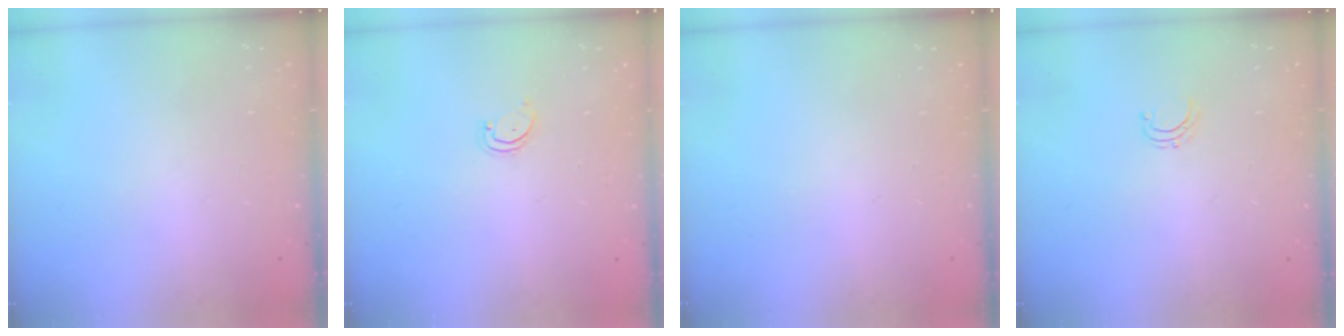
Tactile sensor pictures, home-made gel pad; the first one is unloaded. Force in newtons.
{"total": 2.3, "press": 2.3, "slide": 0.1}
{"total": 0.0}
{"total": 3.8, "press": 3.8, "slide": 0.2}